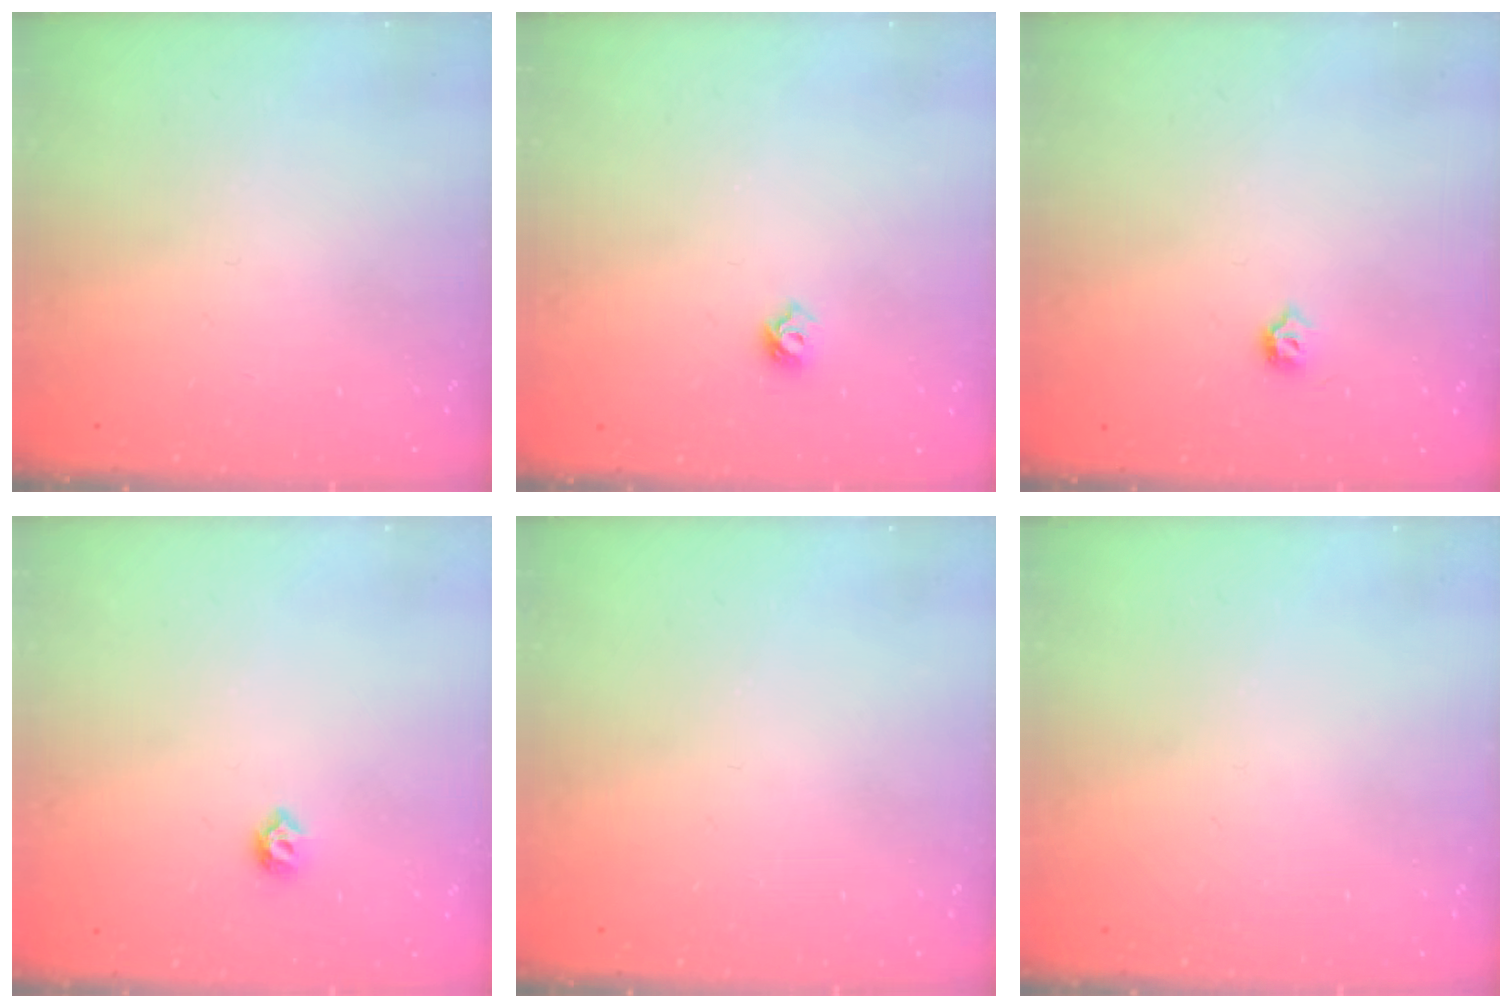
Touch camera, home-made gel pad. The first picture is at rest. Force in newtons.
{"total": 5.5, "press": 5.5, "slide": 0.7}
{"total": 3.4, "press": 3.3, "slide": 0.5}
{"total": 5.0, "press": 4.9, "slide": 1.1}
{"total": 0.0}
{"total": 0.0}